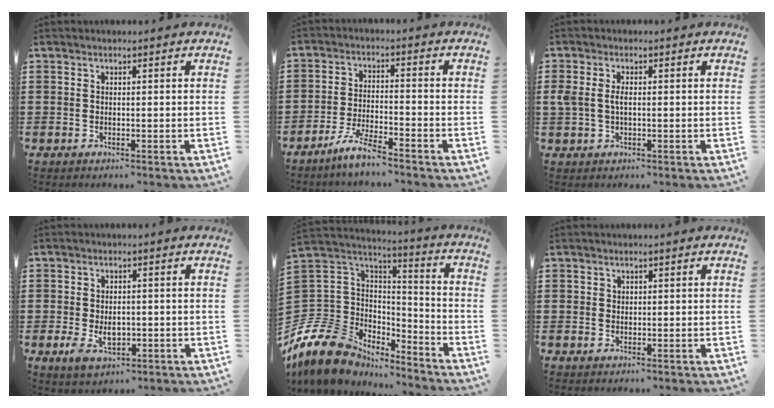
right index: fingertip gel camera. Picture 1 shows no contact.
{"total": 5.3, "force": [-4.6, -0.2, 2.5], "torque": [-0.064, -0.011, -0.091]}
{"total": 2.6, "force": [0.1, 1.4, 2.2], "torque": [-0.060, 0.000, -0.005]}
{"total": 3.9, "force": [-0.7, 2.4, 3.0], "torque": [-0.056, -0.002, -0.016]}
{"total": 12.7, "force": [-8.8, 8.4, 4.0], "torque": [-0.131, 0.017, -0.165]}
{"total": 0.8, "force": [0.4, 0.7, 0.1], "torque": [-0.005, 0.002, 0.009]}